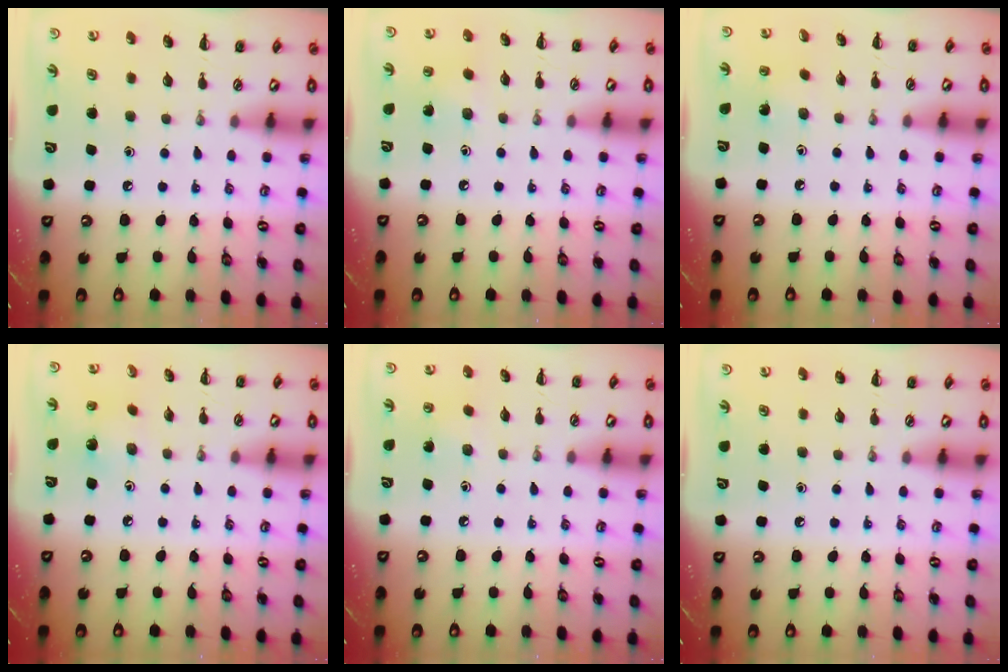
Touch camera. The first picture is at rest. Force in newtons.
{"total": 3.4, "press": 3.2, "slide": 1.2}
{"total": 2.4, "press": 2.3, "slide": 0.6}
{"total": 2.2, "press": 2.1, "slide": 0.7}
{"total": 2.2, "press": 2.0, "slide": 0.8}
{"total": 0.0}